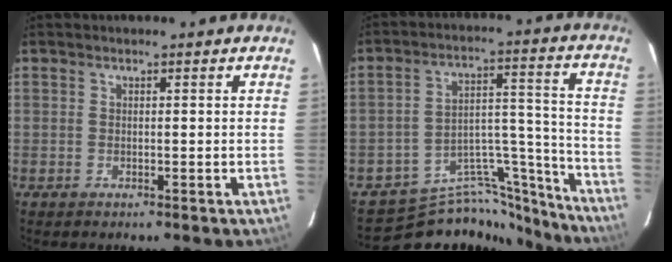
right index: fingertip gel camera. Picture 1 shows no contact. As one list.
[{"total": 16.2, "force": [-15.6, 4.3, 0.8], "torque": [0.000, 0.072, -0.239]}]